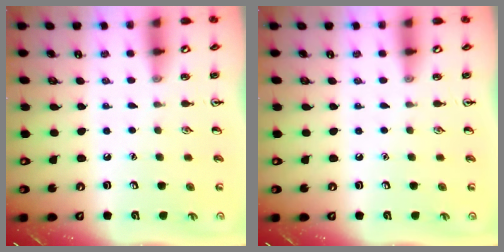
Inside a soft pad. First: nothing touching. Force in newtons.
{"total": 0.0}